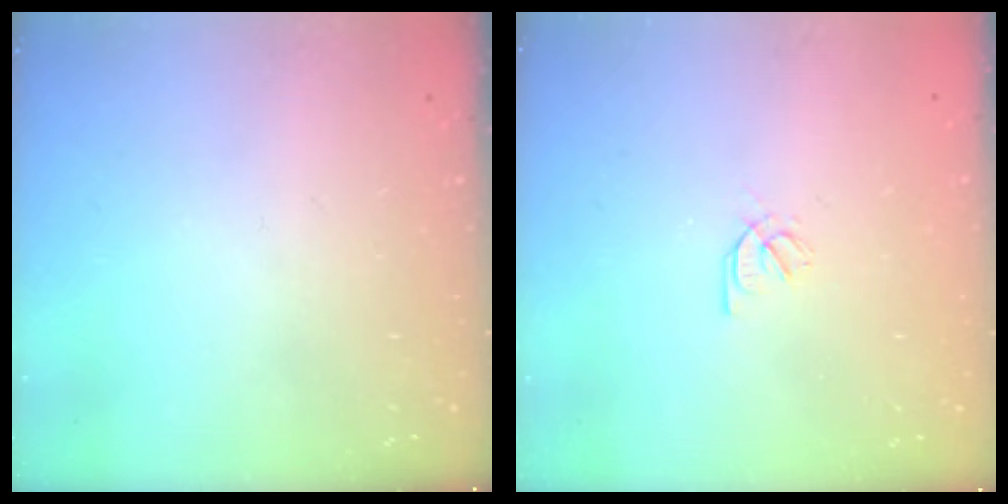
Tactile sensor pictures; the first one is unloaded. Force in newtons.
{"total": 2.2, "press": 2.1, "slide": 0.6}